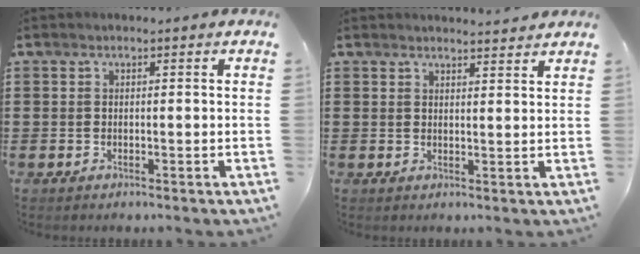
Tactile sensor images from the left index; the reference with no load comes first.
{"total": 2.2, "force": [2.2, -0.1, 0.2], "torque": [-0.010, -0.004, 0.042]}